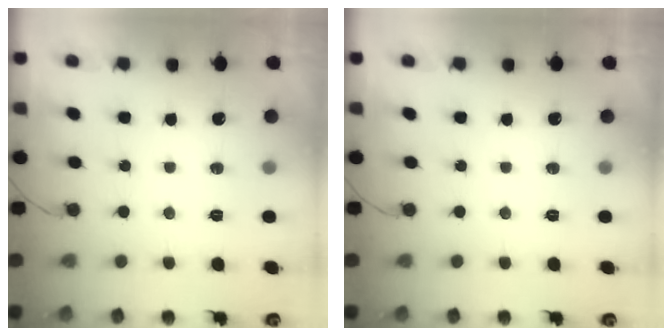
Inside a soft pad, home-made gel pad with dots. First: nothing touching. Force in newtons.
{"total": 0.0}